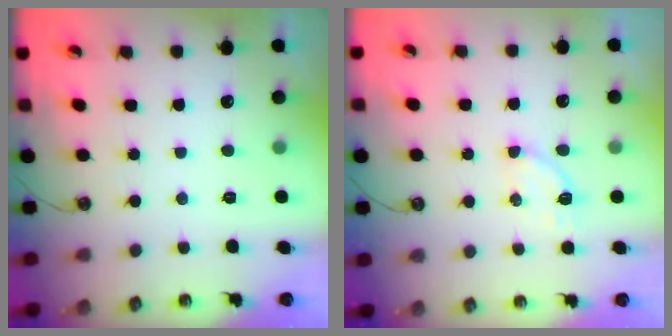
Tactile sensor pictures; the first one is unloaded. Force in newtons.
{"total": 4.2, "press": 4.1, "slide": 0.5}